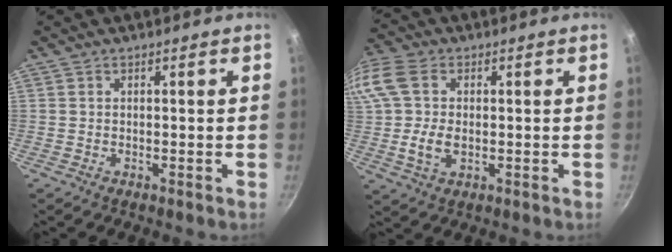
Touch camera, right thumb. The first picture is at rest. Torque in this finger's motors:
{"motor_torque": [0.70, 2.11, 0.49, -0.49, 0.34]}